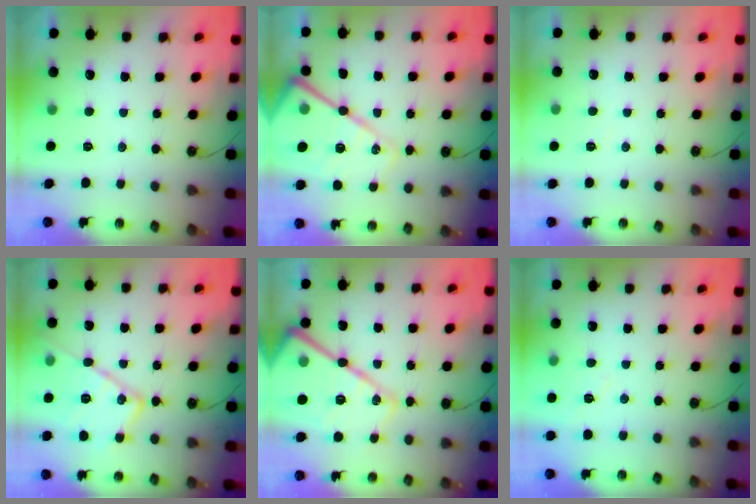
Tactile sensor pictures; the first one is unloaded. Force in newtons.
{"total": 20.2, "press": 20.1, "slide": 2.1}
{"total": 3.5, "press": 3.4, "slide": 0.7}
{"total": 16.9, "press": 16.9, "slide": 1.4}
{"total": 23.8, "press": 23.6, "slide": 2.5}
{"total": 4.4, "press": 4.4, "slide": 0.6}